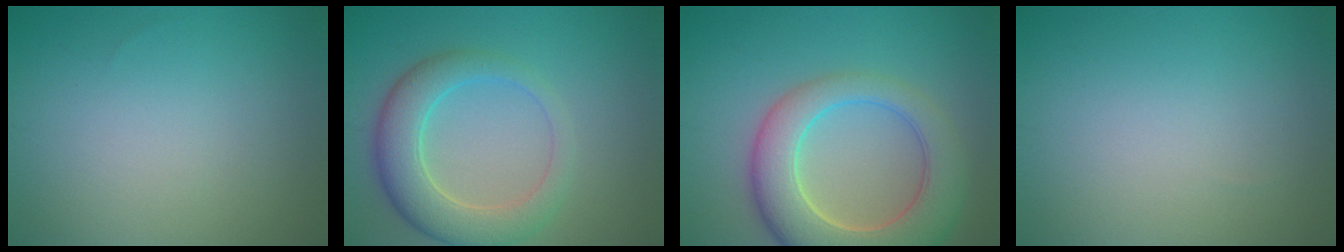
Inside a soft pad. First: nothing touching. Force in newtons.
{"total": 5.6, "press": 5.5, "slide": 0.4}
{"total": 8.7, "press": 8.7, "slide": 0.8}
{"total": 0.0}